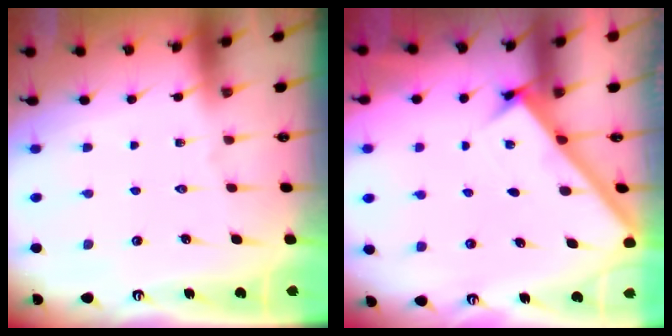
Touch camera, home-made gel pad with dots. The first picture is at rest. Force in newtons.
{"total": 2.8, "press": 2.8, "slide": 0.4}